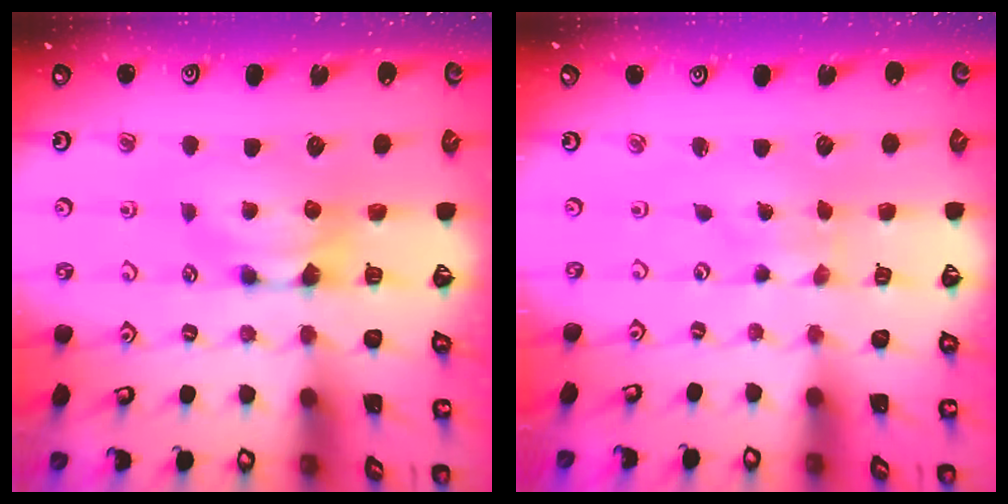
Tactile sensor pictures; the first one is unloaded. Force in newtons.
{"total": 4.1, "press": 4.1, "slide": 0.2}